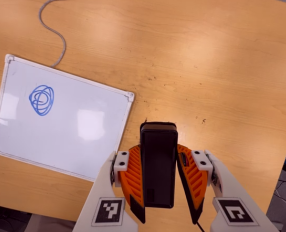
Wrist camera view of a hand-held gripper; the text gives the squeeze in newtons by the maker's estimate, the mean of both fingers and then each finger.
{"total": 6.8, "left": 5.0, "right": 8.5}